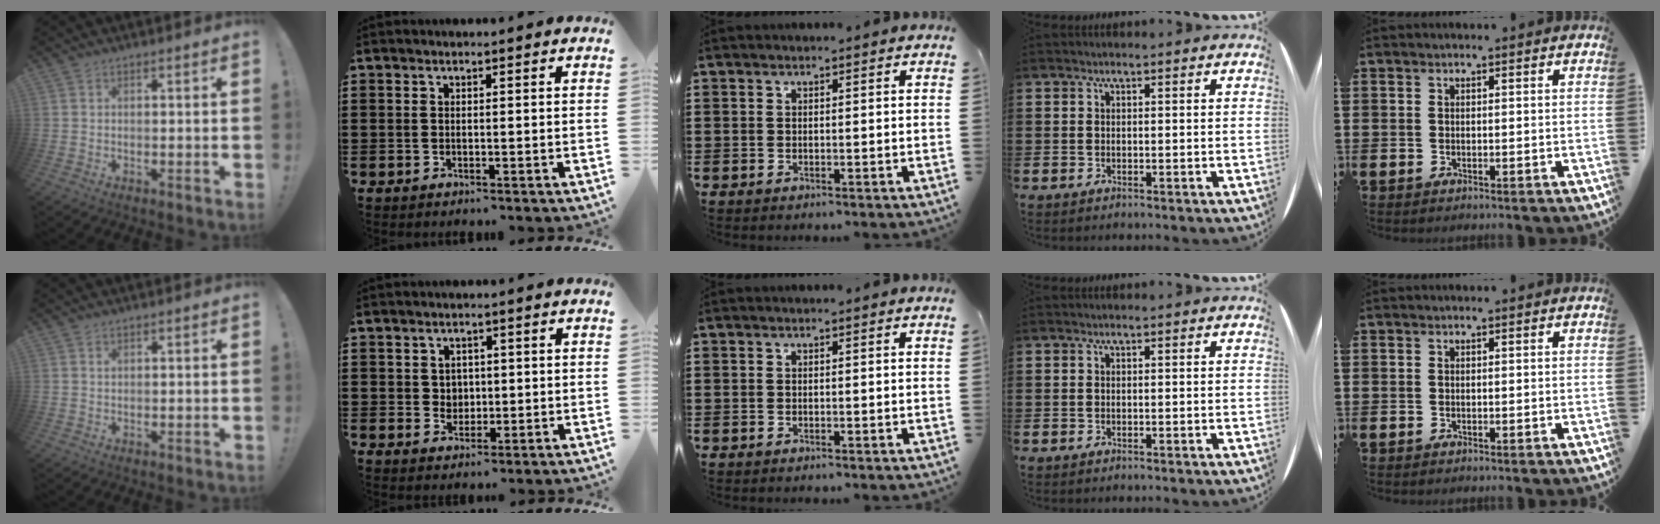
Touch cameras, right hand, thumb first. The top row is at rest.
{"thumb": {"total": 0.5, "force": [0.3, 0.4, 0.1], "torque": [0.000, 0.000, 0.006]}, "index": {"total": 2.2, "force": [0.6, 2.0, 0.8], "torque": [-0.014, 0.007, 0.007]}}